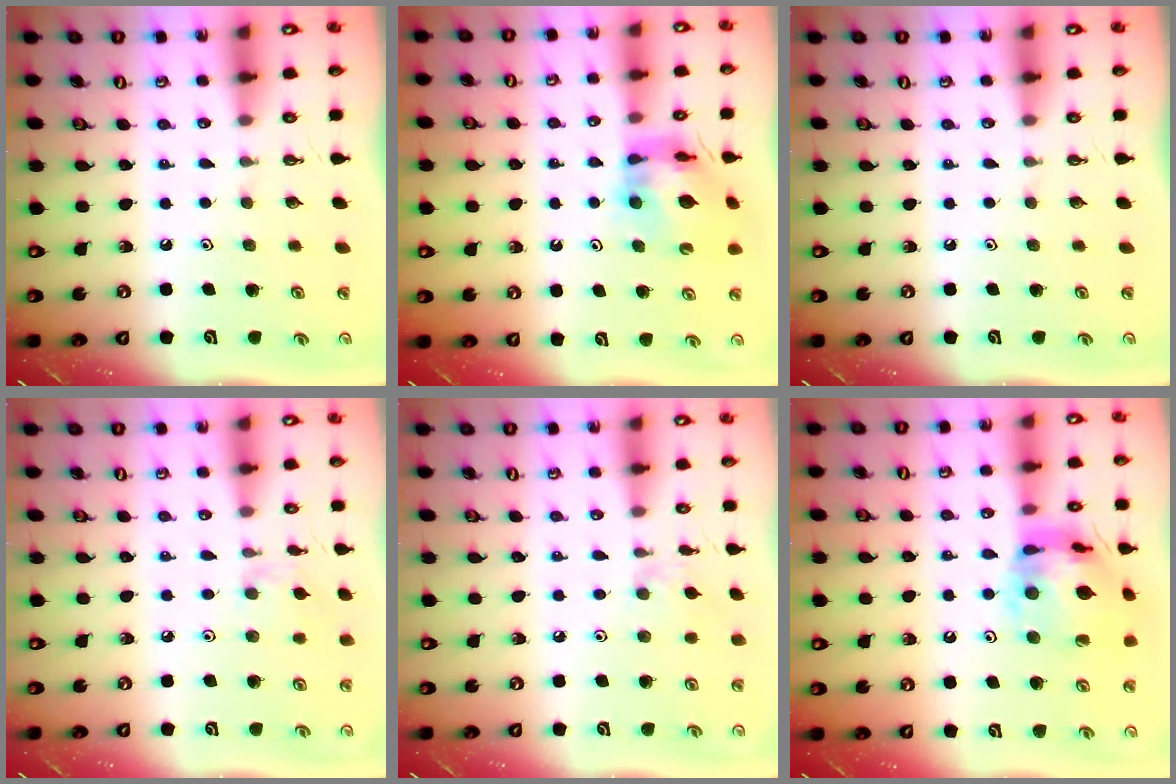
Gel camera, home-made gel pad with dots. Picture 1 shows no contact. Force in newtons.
{"total": 11.1, "press": 11.0, "slide": 1.3}
{"total": 0.0}
{"total": 3.2, "press": 3.2, "slide": 0.5}
{"total": 2.3, "press": 2.3, "slide": 0.4}
{"total": 16.3, "press": 16.2, "slide": 2.1}